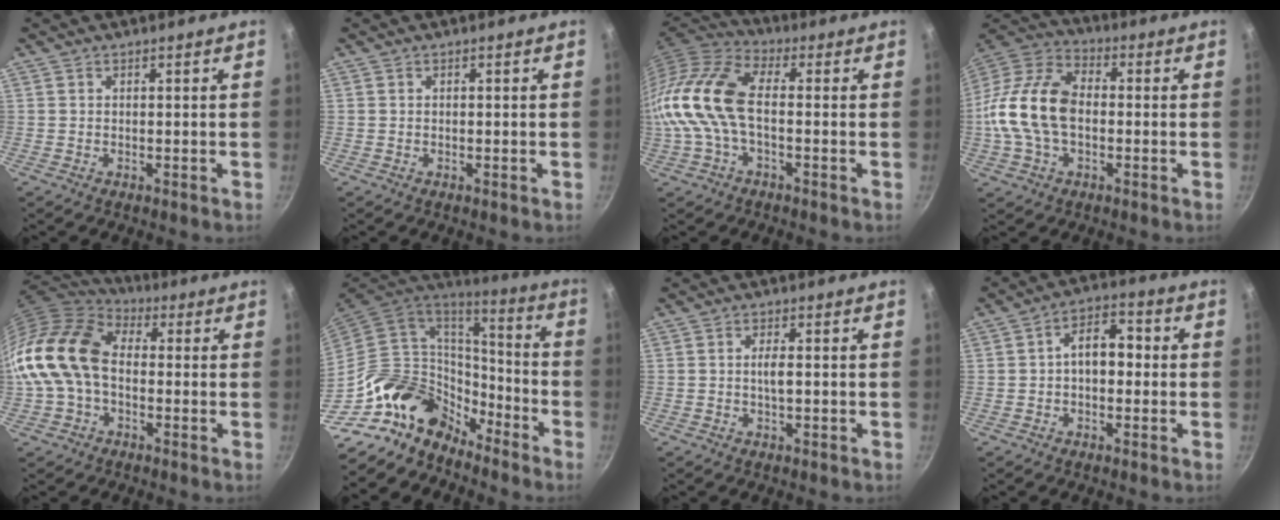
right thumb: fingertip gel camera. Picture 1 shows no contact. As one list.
[{"total": 0.0}, {"total": 14.4, "force": [-1.3, 7.5, 12.3], "torque": [-0.251, 0.031, -0.043]}, {"total": 17.0, "force": [-1.2, 10.9, 13.0], "torque": [-0.238, 0.036, -0.039]}, {"total": 17.2, "force": [-1.1, 12.0, 12.3], "torque": [-0.227, 0.039, -0.035]}, {"total": 18.7, "force": [-12.5, 11.3, 8.2], "torque": [-0.097, 0.089, -0.220]}, {"total": 2.3, "force": [-0.3, 0.8, 2.2], "torque": [-0.042, 0.005, -0.007]}, {"total": 7.7, "force": [-0.3, 5.0, 5.8], "torque": [-0.056, 0.027, -0.015]}]